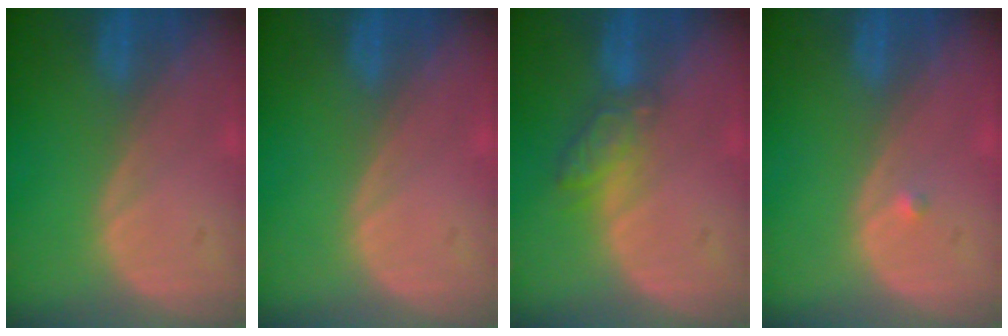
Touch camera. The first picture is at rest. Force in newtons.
{"total": 0.0}
{"total": 4.4, "press": 4.0, "slide": 1.8}
{"total": 0.5, "press": 0.4, "slide": 0.3}